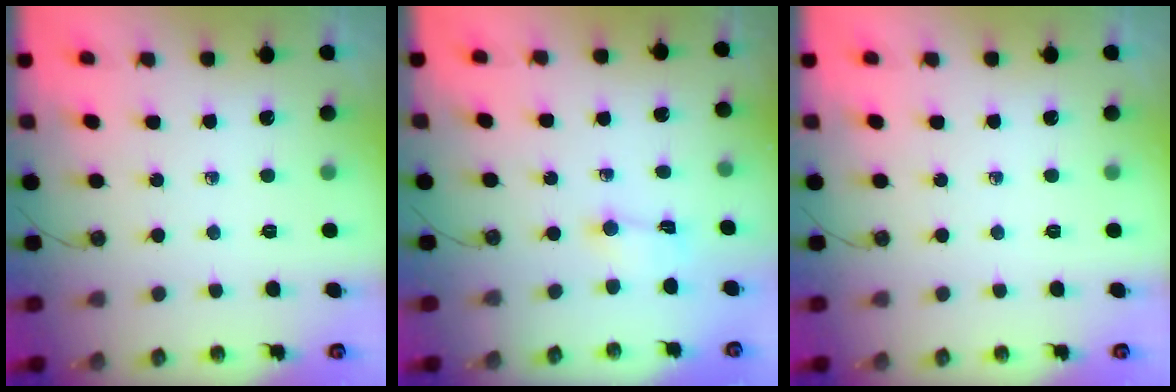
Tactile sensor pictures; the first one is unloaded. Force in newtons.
{"total": 1.5, "press": 1.4, "slide": 0.6}
{"total": 0.0}